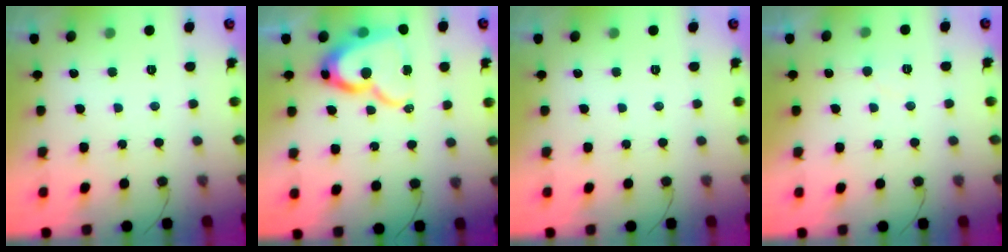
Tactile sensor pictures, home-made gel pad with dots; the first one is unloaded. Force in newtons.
{"total": 15.5, "press": 15.4, "slide": 1.5}
{"total": 0.0}
{"total": 5.3, "press": 5.3, "slide": 0.5}